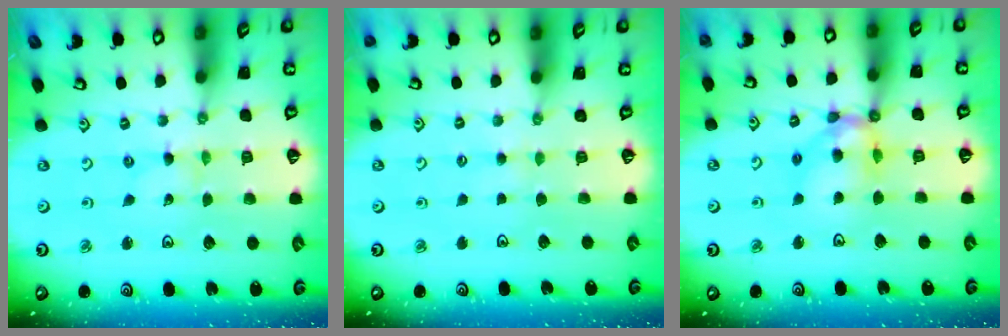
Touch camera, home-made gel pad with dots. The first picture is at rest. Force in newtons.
{"total": 2.4, "press": 2.4, "slide": 0.3}
{"total": 12.3, "press": 12.3, "slide": 1.3}